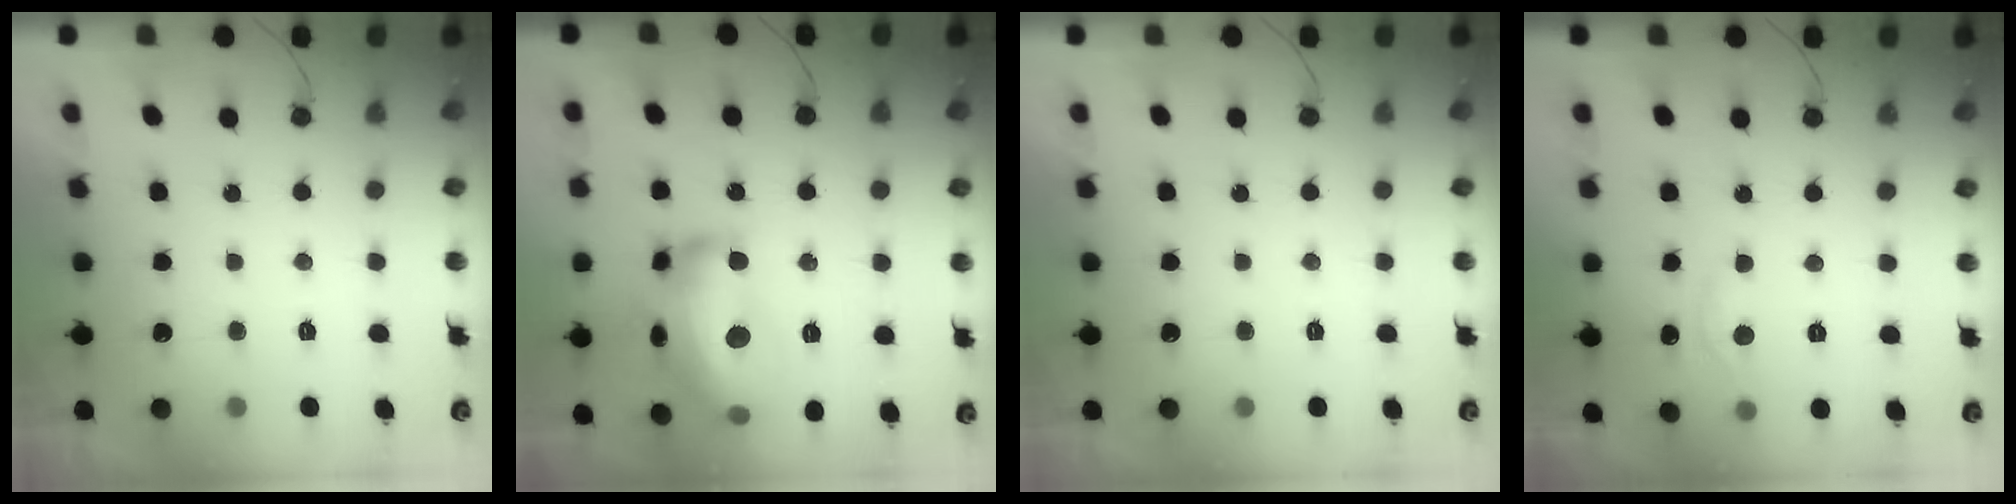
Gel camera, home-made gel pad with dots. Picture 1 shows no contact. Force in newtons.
{"total": 21.7, "press": 21.6, "slide": 1.1}
{"total": 0.0}
{"total": 4.4, "press": 4.3, "slide": 0.6}